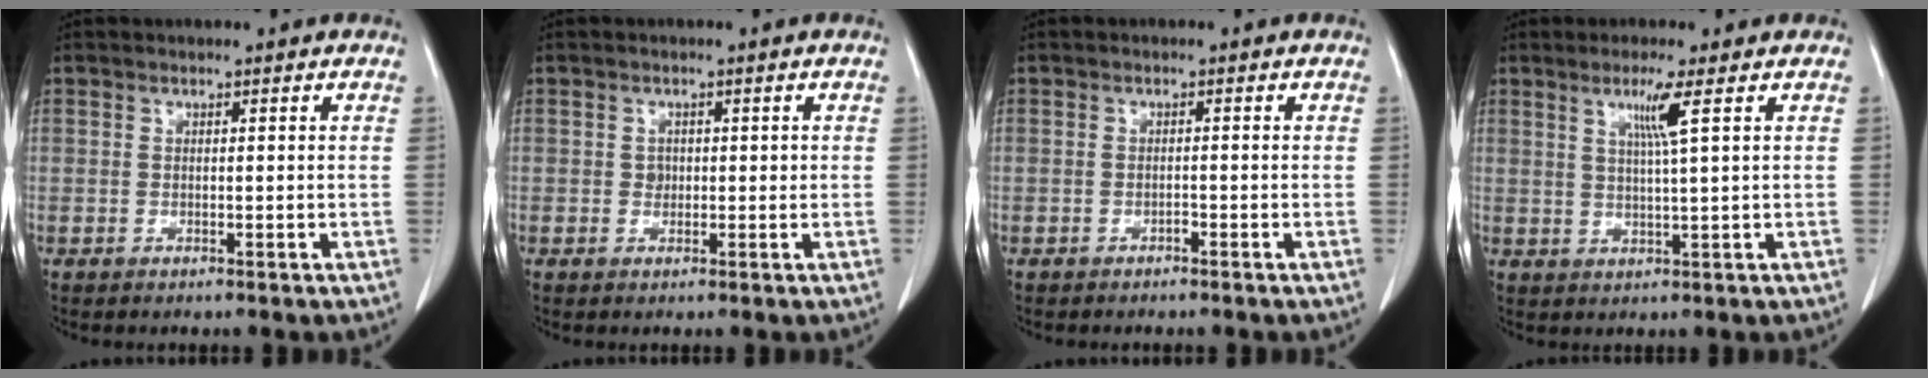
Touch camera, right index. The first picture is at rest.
{"total": 1.5, "force": [0.1, 1.3, 0.7], "torque": [-0.008, 0.002, 0.004]}
{"total": 0.5, "force": [-0.4, 0.2, 0.3], "torque": [-0.007, 0.000, -0.008]}
{"total": 4.3, "force": [1.8, -1.0, 3.7], "torque": [-0.072, -0.006, 0.036]}